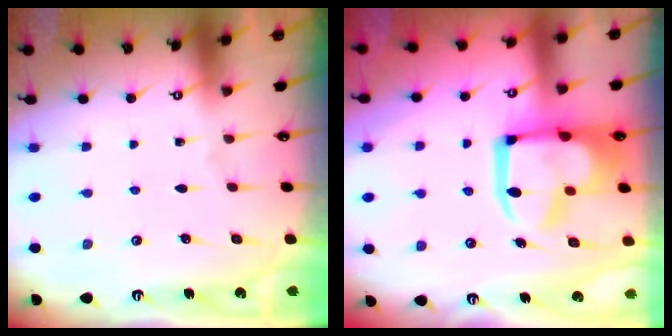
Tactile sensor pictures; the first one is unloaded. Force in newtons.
{"total": 15.1, "press": 15.0, "slide": 1.7}